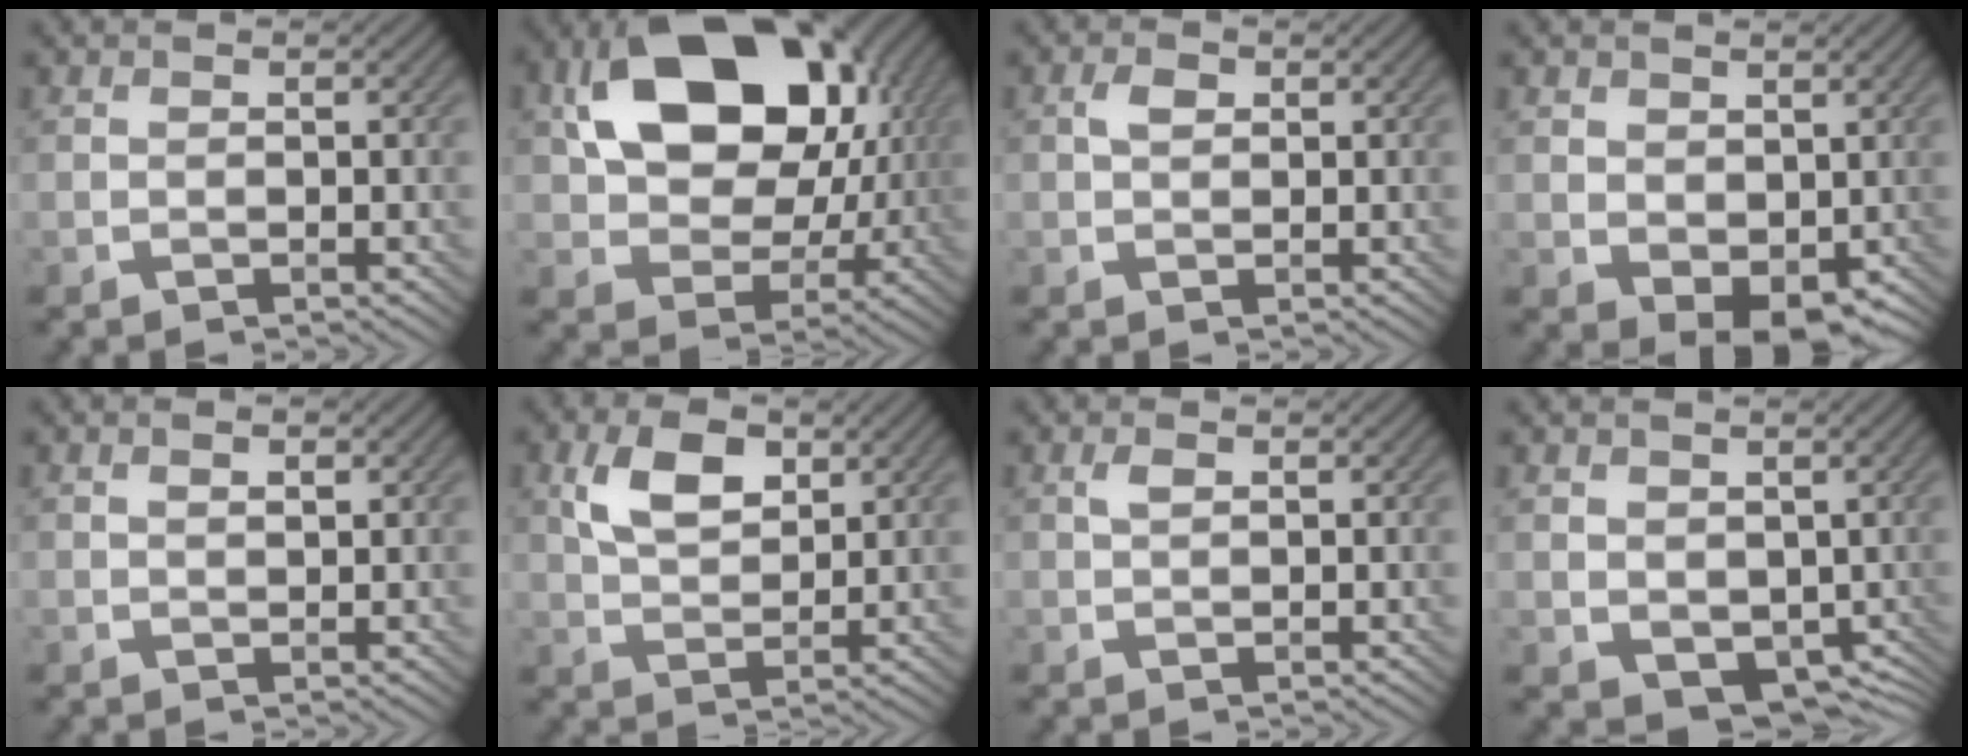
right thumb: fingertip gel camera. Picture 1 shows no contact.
{"total": 16.3, "force": [4.3, 11.5, 10.7], "torque": [-0.184, 0.009, 0.080]}
{"total": 1.7, "force": [0.5, 1.1, 1.2], "torque": [-0.022, 0.004, 0.005]}
{"total": 4.7, "force": [0.8, 3.4, 3.1], "torque": [-0.063, -0.015, 0.018]}
{"total": 1.3, "force": [0.6, 0.7, 1.0], "torque": [-0.015, 0.000, 0.011]}
{"total": 6.3, "force": [2.6, 3.6, 4.5], "torque": [-0.091, 0.002, 0.046]}
{"total": 1.2, "force": [0.5, 0.6, 0.9], "torque": [-0.020, 0.001, 0.010]}
{"total": 4.9, "force": [0.3, 4.1, 2.7], "torque": [-0.063, -0.029, 0.009]}